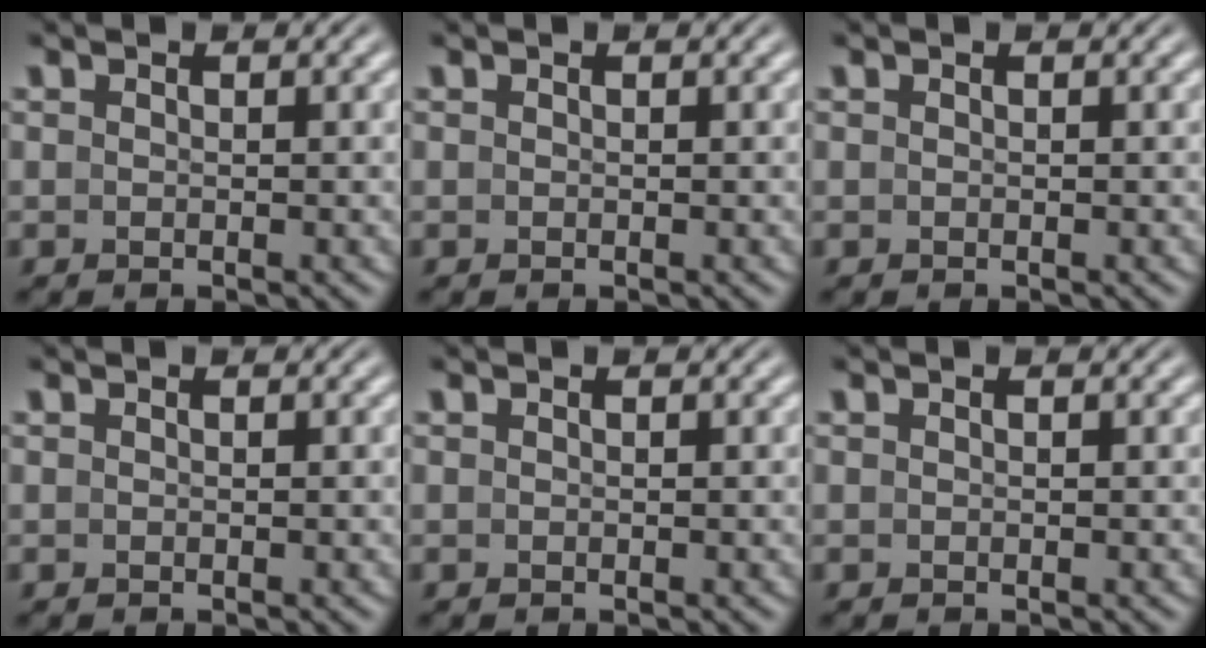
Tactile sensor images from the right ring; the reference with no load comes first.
{"total": 0.0}
{"total": 0.0}
{"total": 0.0}
{"total": 0.0}
{"total": 0.0}